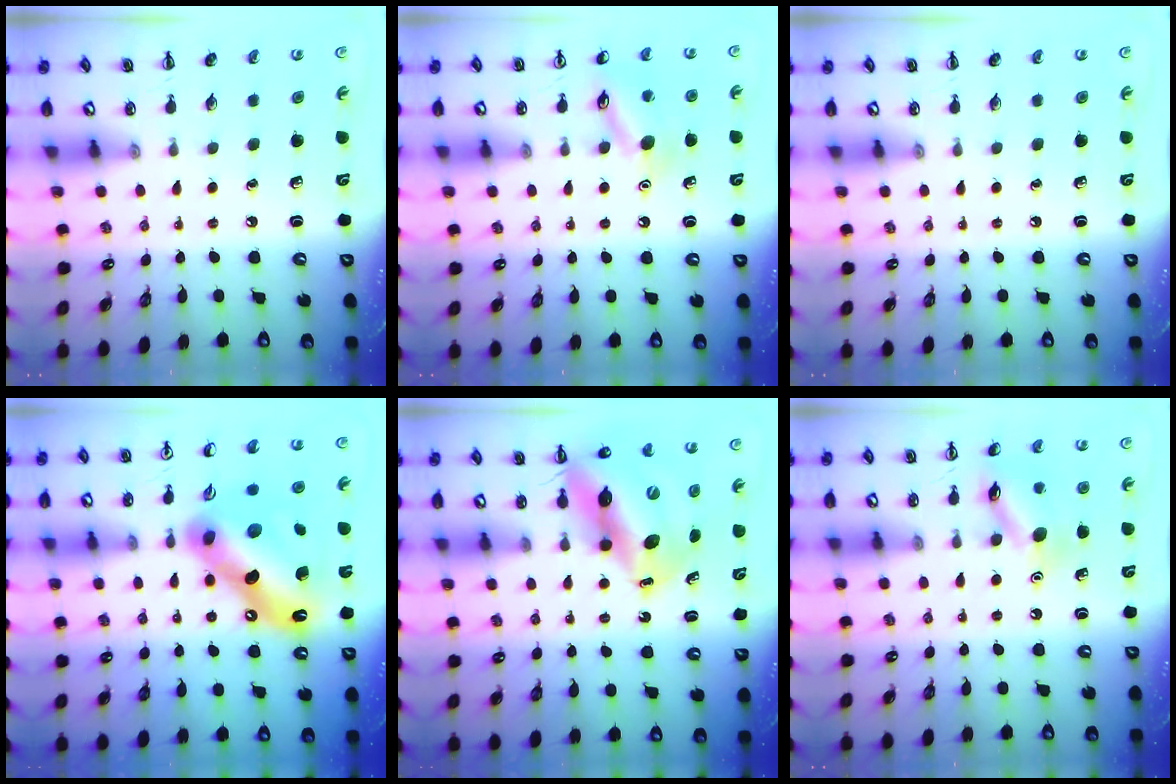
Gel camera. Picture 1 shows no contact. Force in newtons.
{"total": 11.5, "press": 11.4, "slide": 1.3}
{"total": 0.0}
{"total": 17.6, "press": 17.6, "slide": 0.1}
{"total": 15.3, "press": 14.5, "slide": 4.7}
{"total": 11.6, "press": 11.5, "slide": 1.0}